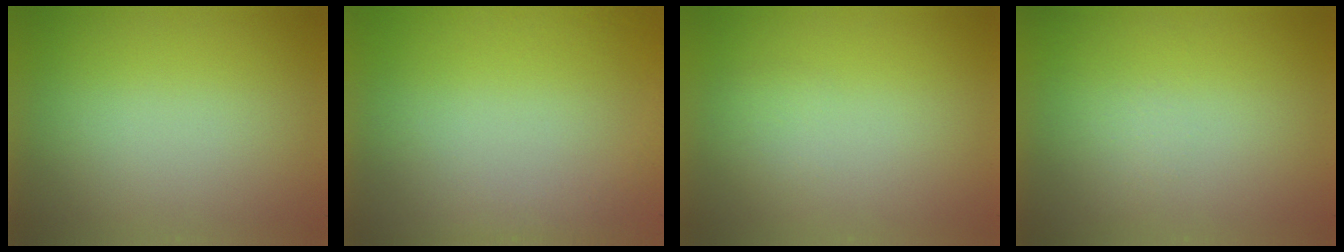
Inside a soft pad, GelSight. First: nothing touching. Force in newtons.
{"total": 4.9}
{"total": 1.1}
{"total": 1.2}